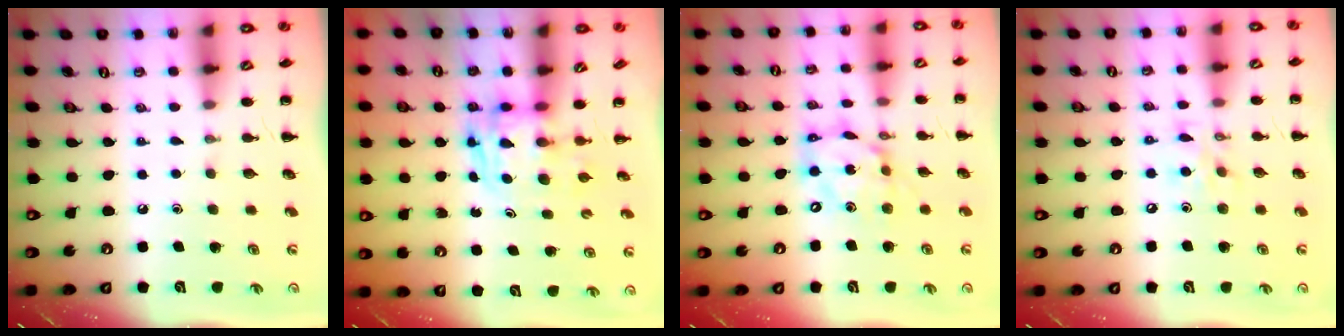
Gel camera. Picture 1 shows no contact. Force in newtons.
{"total": 2.6, "press": 2.6, "slide": 0.2}
{"total": 13.6, "press": 13.2, "slide": 3.4}
{"total": 8.5, "press": 8.5, "slide": 0.8}